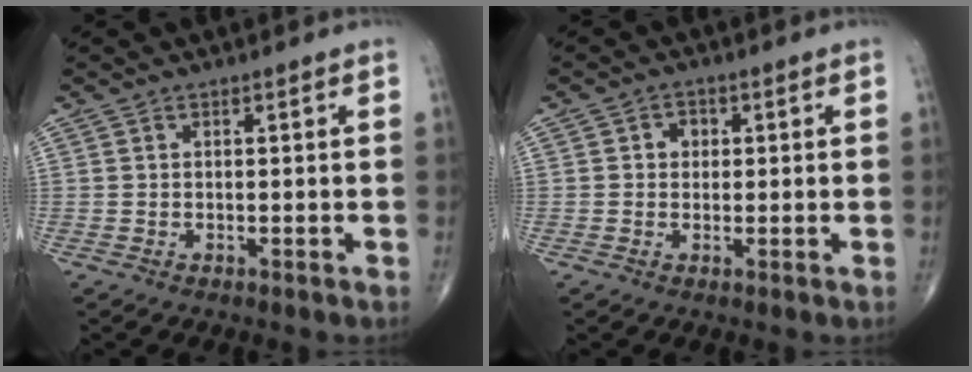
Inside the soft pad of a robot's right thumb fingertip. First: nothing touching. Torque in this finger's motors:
{"motor_torque": [0.47, 0.28, 0.20, 0.08, -0.02]}